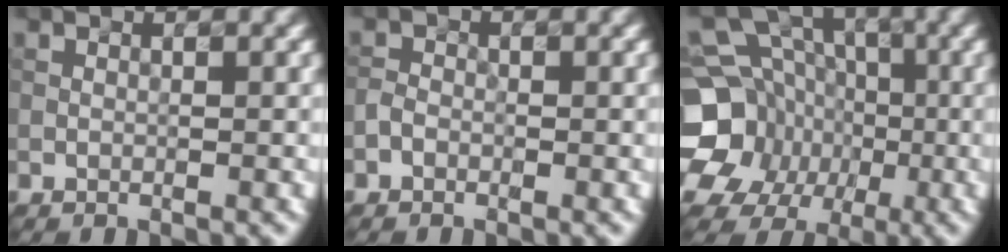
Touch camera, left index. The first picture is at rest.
{"total": 1.1, "force": [-0.6, 0.8, 0.3], "torque": [-0.004, 0.001, -0.017]}
{"total": 14.5, "force": [-4.0, 12.9, 5.2], "torque": [-0.131, -0.008, -0.077]}